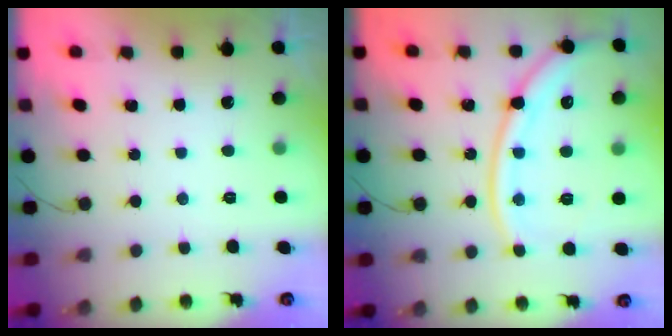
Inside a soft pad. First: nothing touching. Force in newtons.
{"total": 16.5, "press": 16.4, "slide": 2.3}